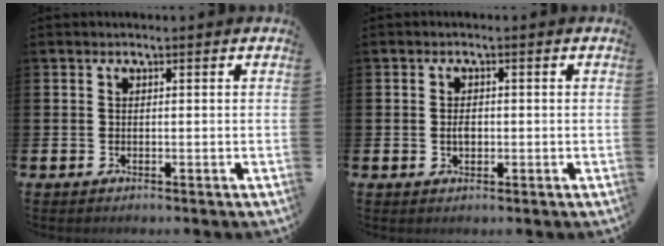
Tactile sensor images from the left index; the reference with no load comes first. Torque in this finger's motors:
{"motor_torque": [0.10, 0.08, 0.00, 0.01]}